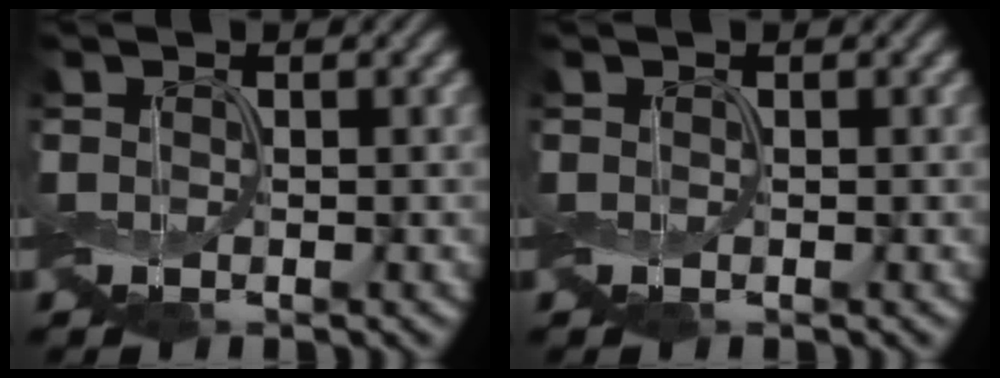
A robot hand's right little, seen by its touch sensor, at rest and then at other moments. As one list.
[{"total": 0.0}]